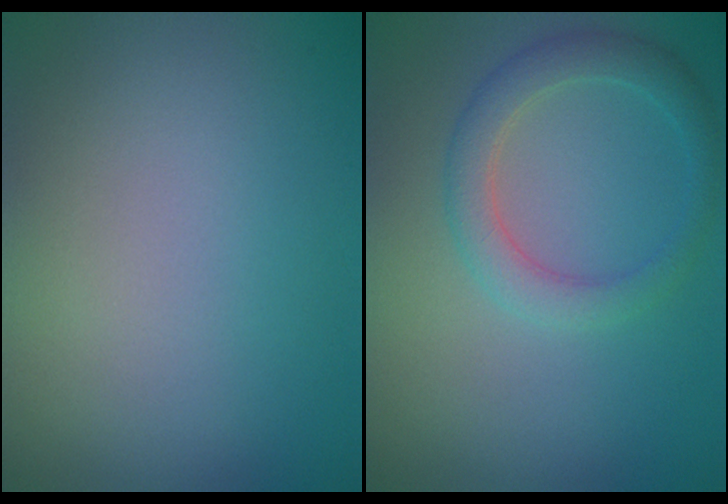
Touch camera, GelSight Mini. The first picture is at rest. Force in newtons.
{"total": 2.8, "press": 2.8, "slide": 0.2}